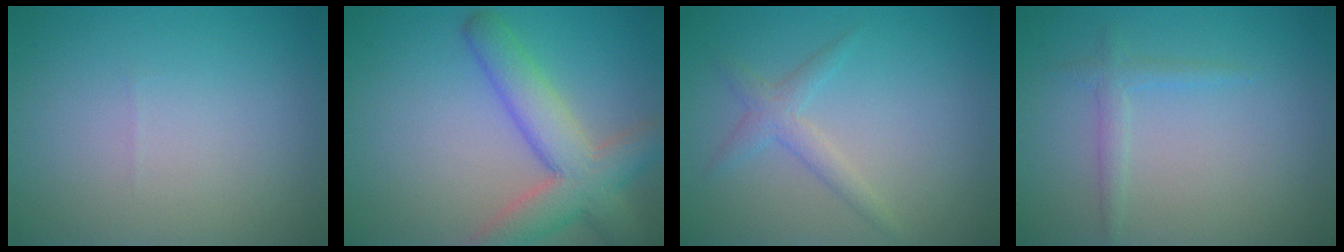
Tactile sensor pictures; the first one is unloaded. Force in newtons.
{"total": 6.6, "press": 6.5, "slide": 0.4}
{"total": 2.0, "press": 2.0, "slide": 0.0}
{"total": 1.3, "press": 1.3, "slide": 0.0}